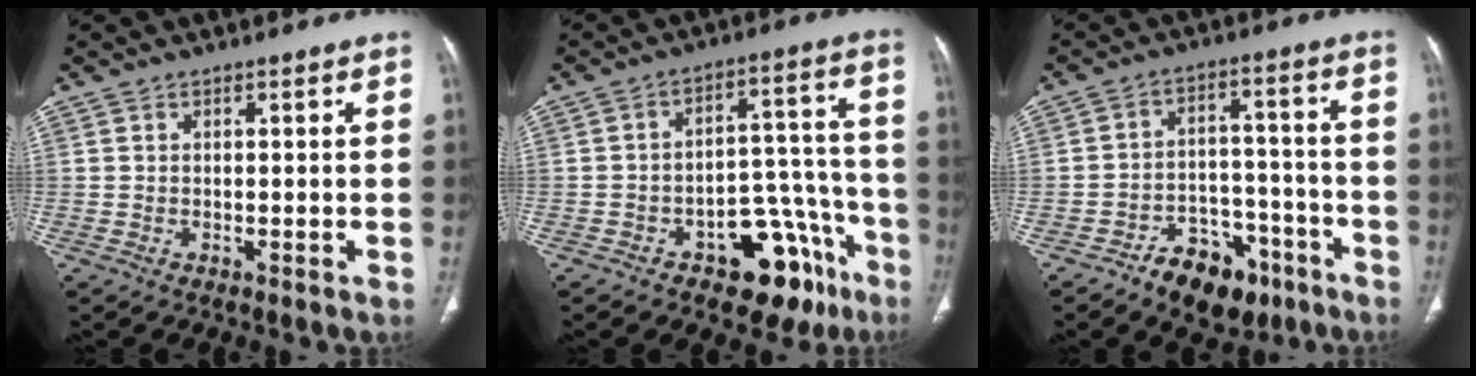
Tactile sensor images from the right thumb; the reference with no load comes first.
{"total": 16.0, "force": [-9.0, 8.7, 10.0], "torque": [-0.076, 0.085, -0.121]}
{"total": 11.8, "force": [-7.5, 7.2, 5.5], "torque": [-0.046, 0.063, -0.111]}